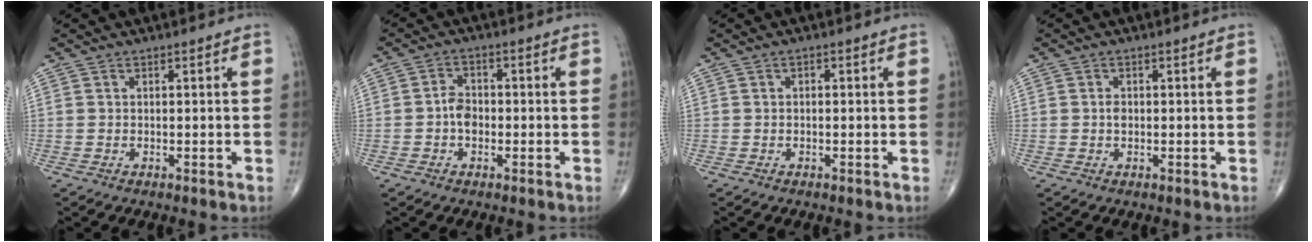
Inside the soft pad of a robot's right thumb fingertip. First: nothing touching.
{"total": 3.6, "force": [-0.9, 2.6, 2.3], "torque": [-0.029, 0.013, -0.023]}
{"total": 0.5, "force": [-0.1, 0.3, 0.4], "torque": [-0.002, 0.001, -0.004]}
{"total": 1.2, "force": [-0.1, 0.8, 0.8], "torque": [-0.011, 0.001, -0.002]}